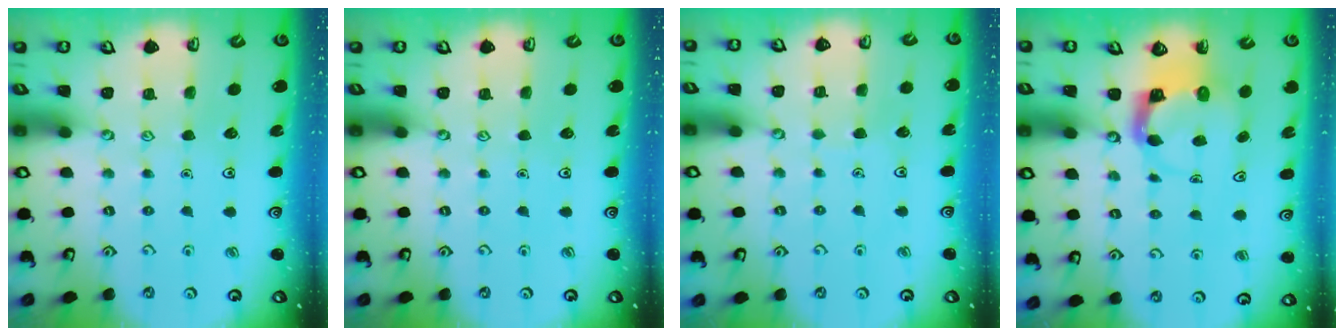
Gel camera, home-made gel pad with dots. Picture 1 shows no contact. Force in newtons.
{"total": 0.0}
{"total": 1.3, "press": 1.3, "slide": 0.1}
{"total": 4.4, "press": 4.4, "slide": 0.3}